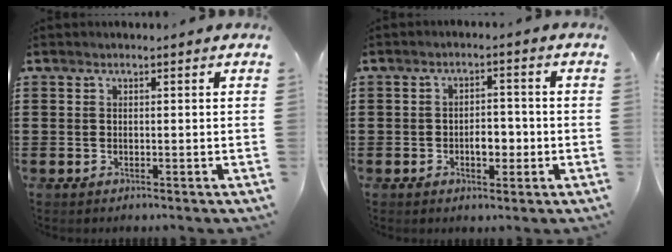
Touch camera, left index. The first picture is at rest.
{"total": 3.8, "force": [-1.2, 2.2, 2.9], "torque": [-0.049, 0.003, -0.025]}